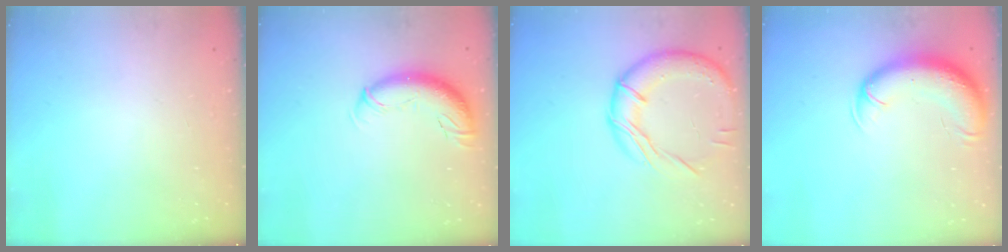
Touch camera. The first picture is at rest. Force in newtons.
{"total": 11.0, "press": 10.7, "slide": 2.8}
{"total": 17.0, "press": 16.9, "slide": 1.0}
{"total": 12.6, "press": 12.1, "slide": 3.3}